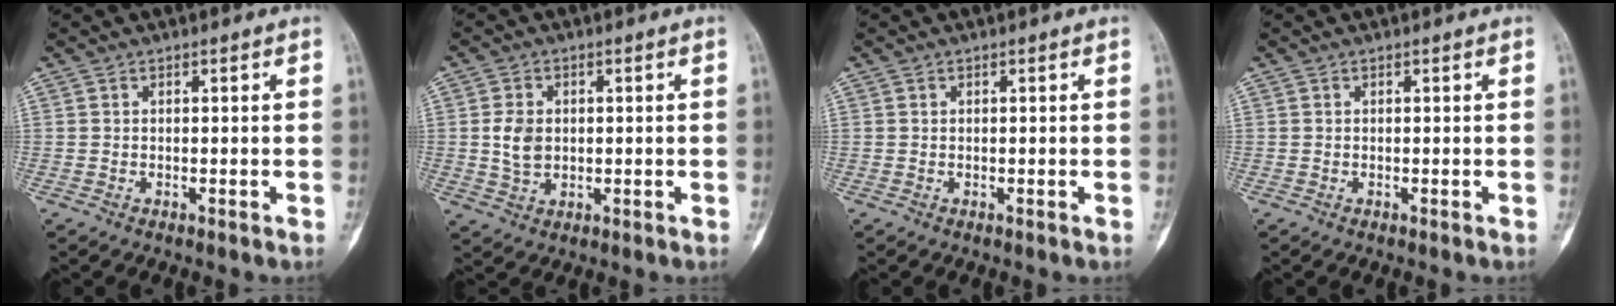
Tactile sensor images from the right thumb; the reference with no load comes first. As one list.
[{"total": 5.0, "force": [0.3, 3.7, 3.3], "torque": [-0.054, -0.001, 0.010]}, {"total": 0.0}, {"total": 0.0}]